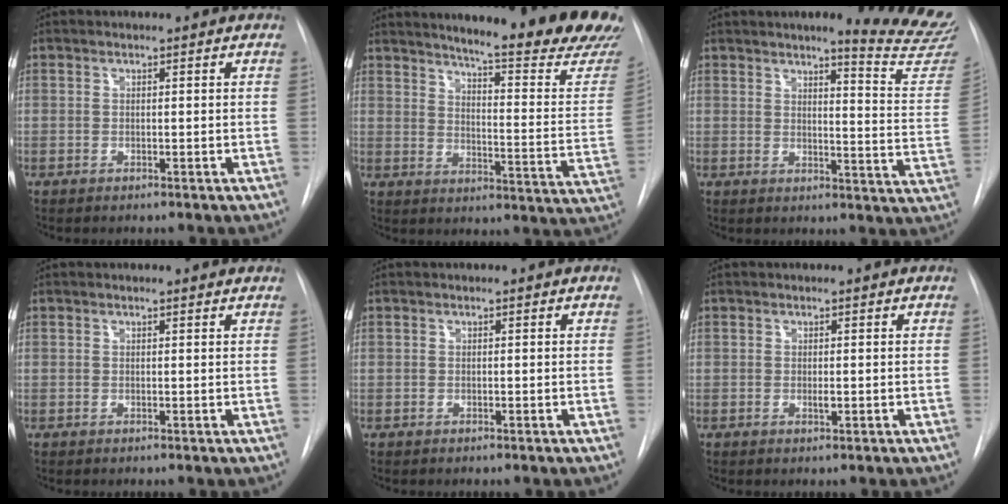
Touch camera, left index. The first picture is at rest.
{"total": 27.0, "force": [24.0, 1.5, 12.3], "torque": [-0.176, -0.126, 0.283]}
{"total": 15.2, "force": [14.3, -0.3, 5.2], "torque": [-0.054, -0.109, 0.145]}
{"total": 1.9, "force": [1.9, 0.1, 0.2], "torque": [-0.012, 0.000, 0.016]}
{"total": 0.5, "force": [0.5, 0.1, 0.0], "torque": [-0.001, 0.004, 0.004]}
{"total": 0.7, "force": [0.2, 0.2, 0.6], "torque": [-0.015, -0.002, 0.003]}